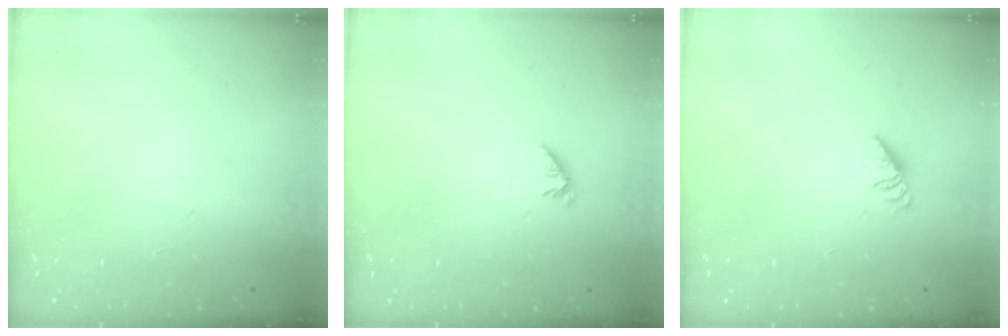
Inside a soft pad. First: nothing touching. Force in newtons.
{"total": 0.0}
{"total": 1.2, "press": 1.1, "slide": 0.3}